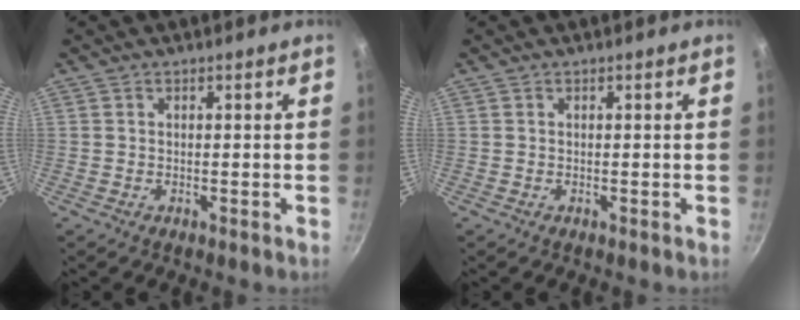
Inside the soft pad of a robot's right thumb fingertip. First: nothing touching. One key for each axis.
{"total": 0.0}